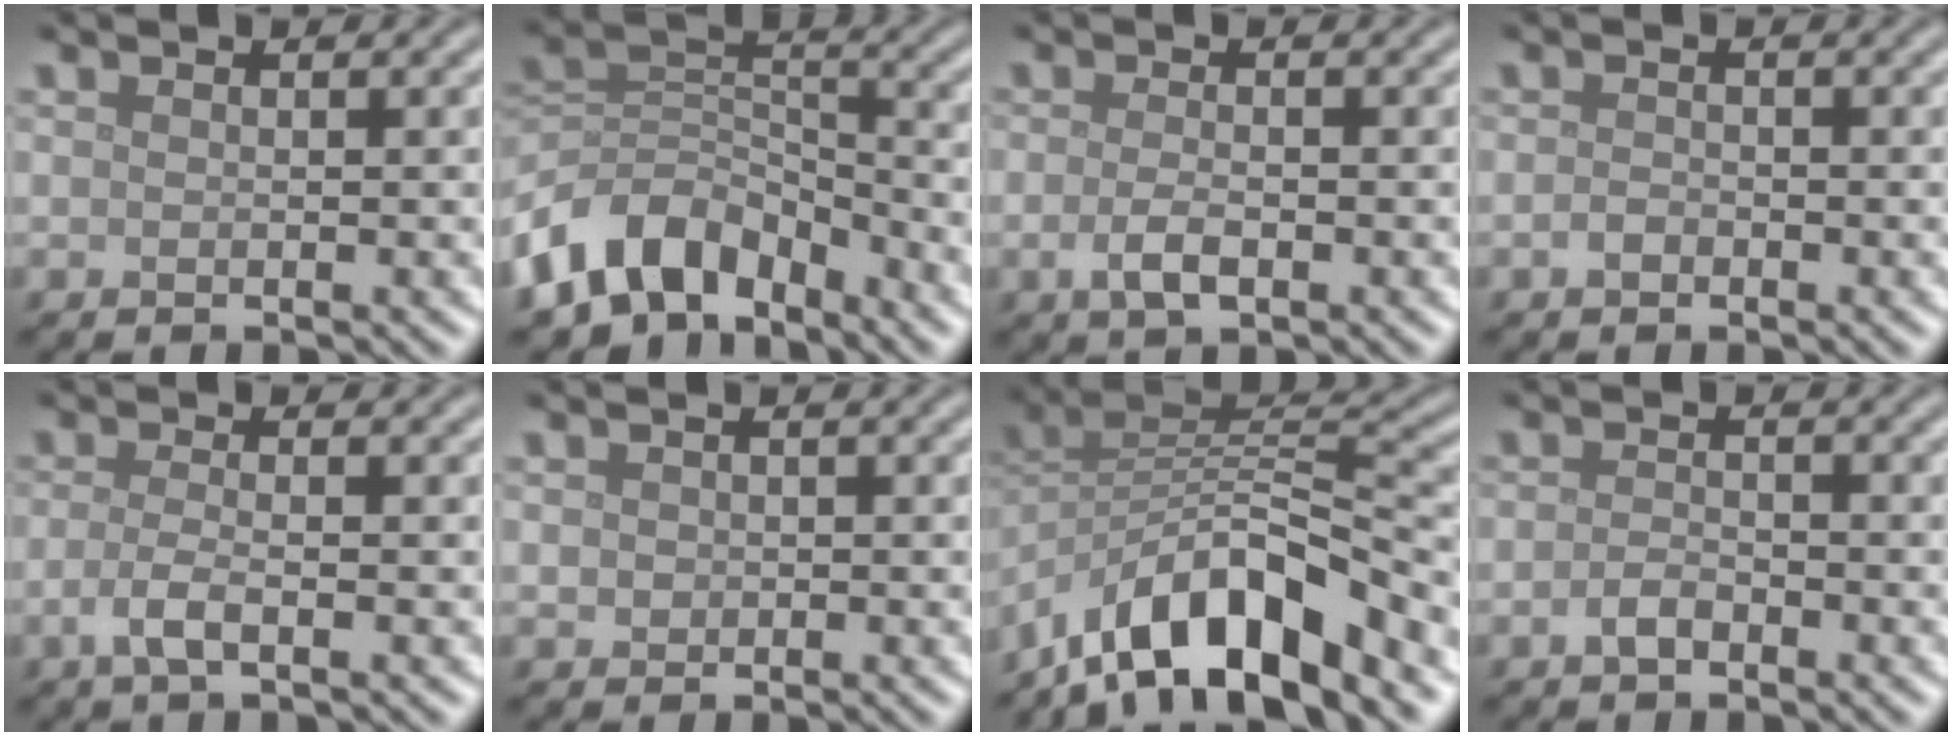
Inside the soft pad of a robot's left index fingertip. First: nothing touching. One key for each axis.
{"total": 8.7, "fx": -5.8, "fy": 5.2, "fz": 3.8, "tx": -0.059, "ty": -0.003, "tz": -0.126}
{"total": 2.2, "fx": -0.8, "fy": 1.0, "fz": 1.8, "tx": -0.039, "ty": -0.004, "tz": -0.016}
{"total": 0.8, "fx": -0.5, "fy": 0.5, "fz": 0.4, "tx": -0.010, "ty": -0.001, "tz": -0.011}
{"total": 2.2, "fx": -0.8, "fy": 0.7, "fz": 2.0, "tx": -0.043, "ty": -0.001, "tz": -0.022}
{"total": 0.9, "fx": 0.1, "fy": 0.8, "fz": 0.3, "tx": -0.001, "ty": -0.001, "tz": 0.000}
{"total": 11.1, "fx": -7.4, "fy": 3.6, "fz": 7.5, "tx": -0.112, "ty": 0.010, "tz": -0.146}
{"total": 1.4, "fx": -0.9, "fy": 0.7, "fz": 0.9, "tx": -0.019, "ty": 0.002, "tz": -0.020}